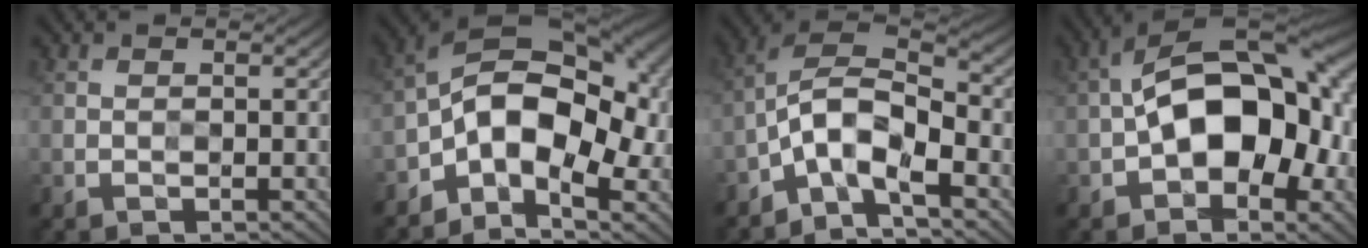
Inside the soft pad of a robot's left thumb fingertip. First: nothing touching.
{"total": 12.2, "force": [-2.7, 7.1, 9.5], "torque": [-0.152, -0.001, -0.063]}
{"total": 8.5, "force": [-4.5, 3.6, 6.2], "torque": [-0.117, 0.005, -0.101]}
{"total": 15.1, "force": [-1.4, 8.8, 12.2], "torque": [-0.159, 0.017, -0.034]}